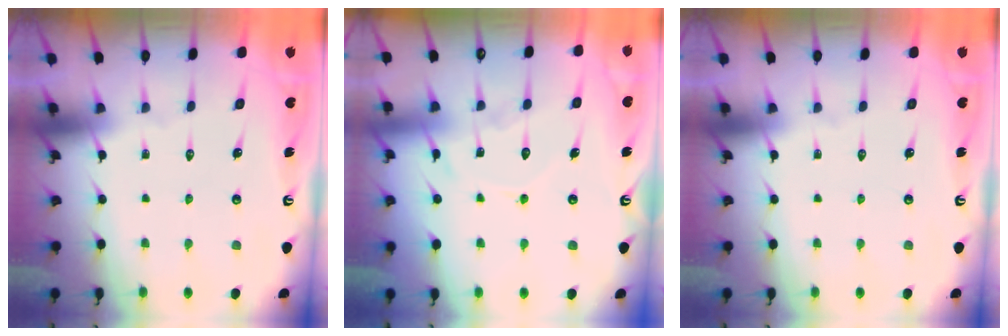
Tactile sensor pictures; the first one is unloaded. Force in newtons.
{"total": 10.5, "press": 10.4, "slide": 1.0}
{"total": 0.0}